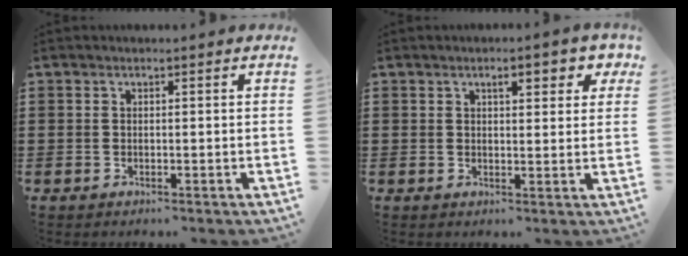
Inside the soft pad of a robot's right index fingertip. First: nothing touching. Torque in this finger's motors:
{"motor_torque": [0.55, 0.01, 0.18, 0.04]}